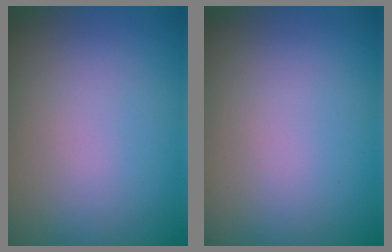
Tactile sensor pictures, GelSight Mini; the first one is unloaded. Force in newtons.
{"total": 0.0}